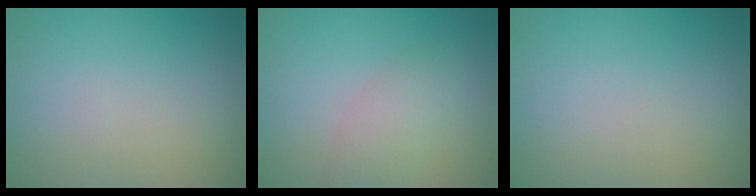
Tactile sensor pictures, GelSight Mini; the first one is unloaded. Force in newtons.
{"total": 2.8, "press": 2.8, "slide": 0.0}
{"total": 0.0}